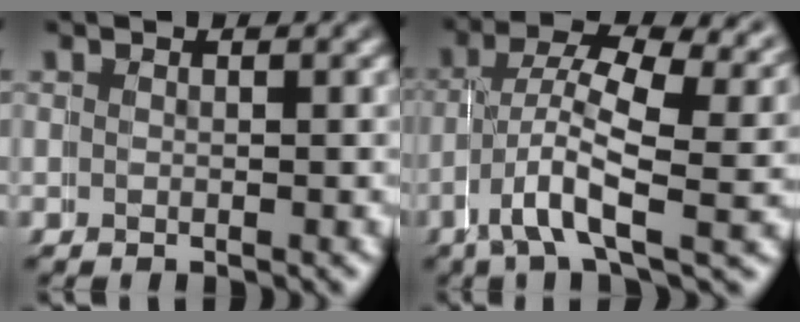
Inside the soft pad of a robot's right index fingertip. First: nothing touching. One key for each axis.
{"total": 6.2, "fx": 0.5, "fy": 3.2, "fz": 5.3, "tx": -0.108, "ty": -0.013, "tz": -0.006}